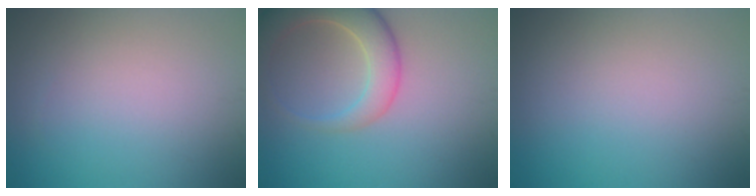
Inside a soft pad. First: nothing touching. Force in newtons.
{"total": 5.7, "press": 5.7, "slide": 0.8}
{"total": 0.0}